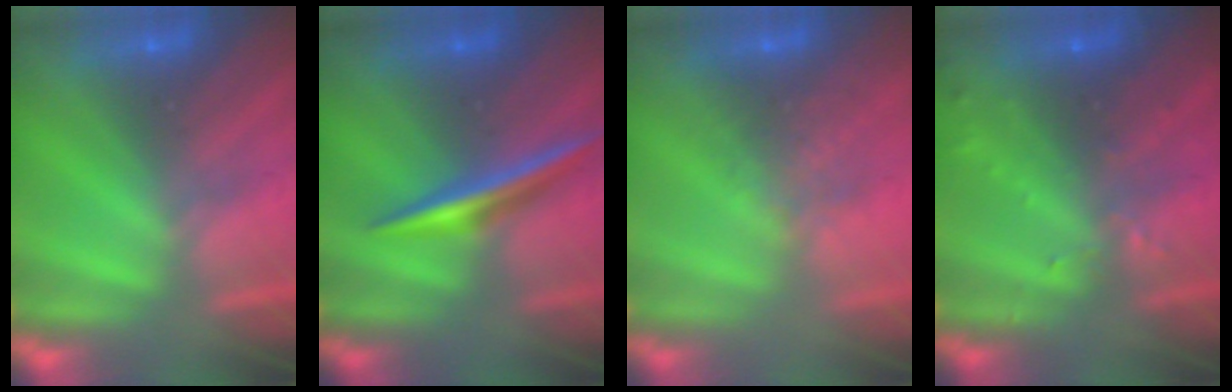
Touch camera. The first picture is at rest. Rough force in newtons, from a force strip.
{"total": 1.9}
{"total": 3.8}
{"total": 3.2}